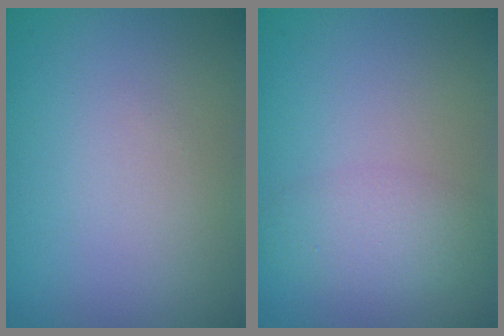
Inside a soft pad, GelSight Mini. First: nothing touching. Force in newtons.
{"total": 2.6, "press": 2.6, "slide": 0.2}